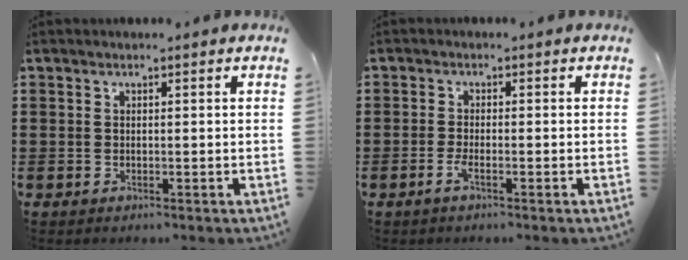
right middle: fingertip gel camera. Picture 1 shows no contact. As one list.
[{"total": 1.8, "force": [-0.9, 0.3, 1.5], "torque": [-0.036, -0.002, -0.019]}]